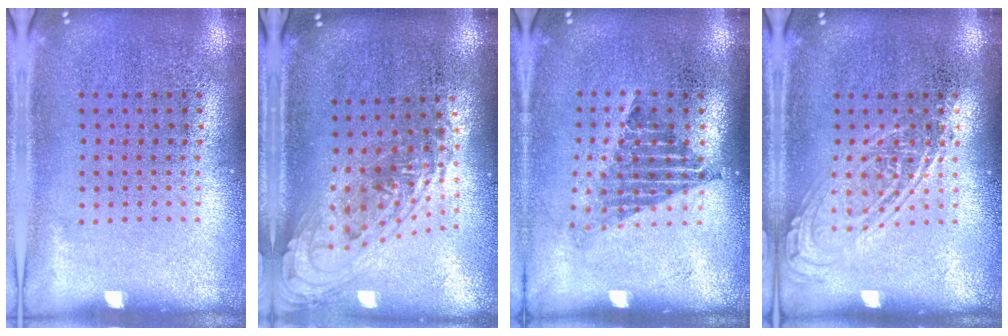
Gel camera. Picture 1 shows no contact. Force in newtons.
{"total": 1.3, "press": 1.2, "slide": 0.5}
{"total": 1.3, "press": 1.0, "slide": 0.9}
{"total": 2.2, "press": 2.2, "slide": 0.2}